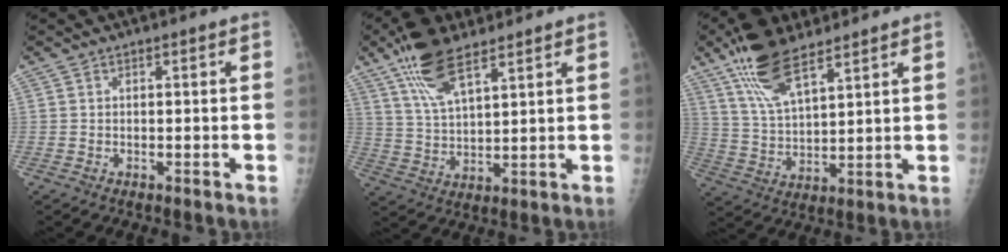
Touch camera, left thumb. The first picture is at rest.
{"total": 11.1, "force": [7.3, 3.9, 7.3], "torque": [-0.129, -0.023, 0.142]}
{"total": 12.6, "force": [8.6, 4.5, 8.0], "torque": [-0.136, -0.031, 0.169]}